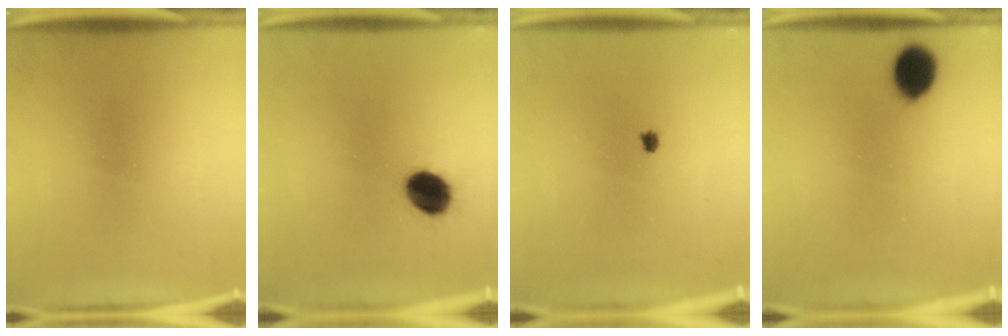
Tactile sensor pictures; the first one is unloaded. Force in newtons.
{"total": 8.7}
{"total": 0.6}
{"total": 9.1}